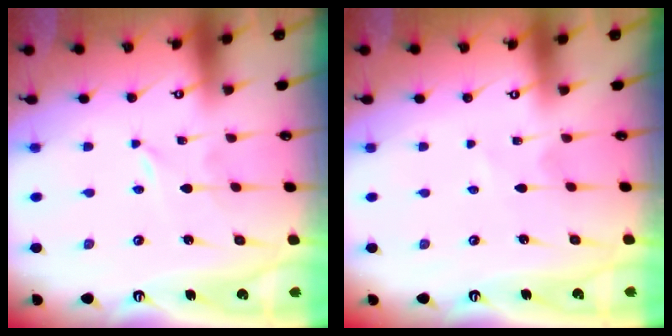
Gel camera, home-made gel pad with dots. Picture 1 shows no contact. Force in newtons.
{"total": 1.9, "press": 1.8, "slide": 0.3}